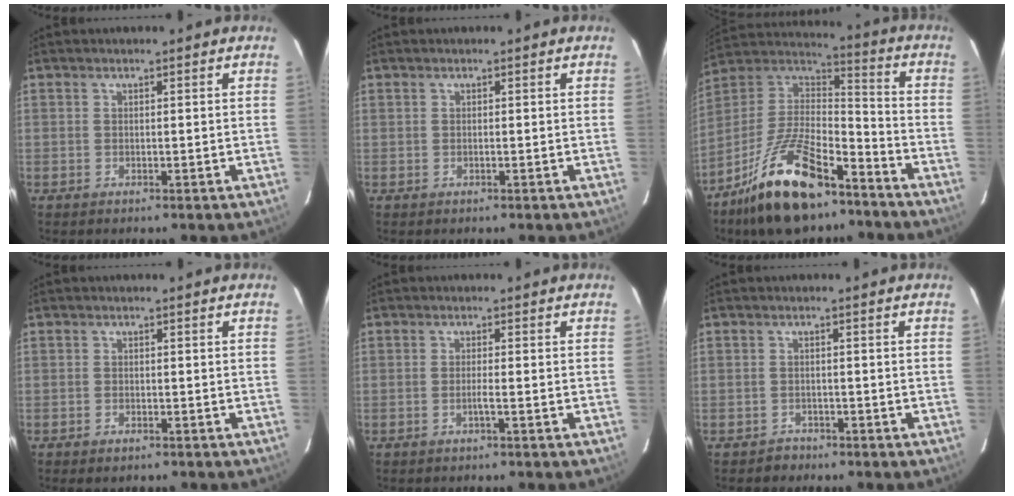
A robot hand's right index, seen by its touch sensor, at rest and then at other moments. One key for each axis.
{"total": 0.0}
{"total": 19.4, "fx": -13.1, "fy": 6.0, "fz": 12.9, "tx": -0.262, "ty": 0.006, "tz": -0.237}
{"total": 1.5, "fx": -1.1, "fy": 0.7, "fz": 0.8, "tx": -0.014, "ty": 0.001, "tz": -0.009}
{"total": 1.3, "fx": -0.5, "fy": -0.3, "fz": 1.2, "tx": -0.022, "ty": 0.000, "tz": -0.011}
{"total": 1.6, "fx": -1.2, "fy": 1.1, "fz": -0.4, "tx": 0.003, "ty": 0.005, "tz": -0.023}